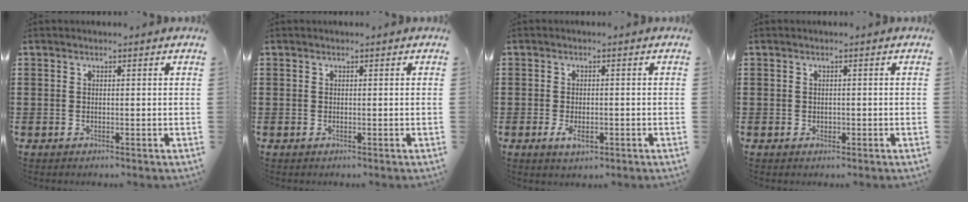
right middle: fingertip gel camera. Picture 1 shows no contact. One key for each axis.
{"total": 0.0}
{"total": 3.0, "fx": -1.1, "fy": 1.1, "fz": 2.6, "tx": -0.059, "ty": -0.005, "tz": -0.023}
{"total": 0.5, "fx": 0.0, "fy": 0.5, "fz": 0.1, "tx": -0.006, "ty": 0.003, "tz": 0.000}